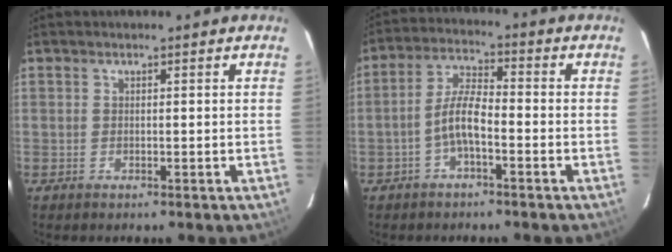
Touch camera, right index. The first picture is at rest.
{"total": 5.9, "force": [-2.5, 1.6, 5.1], "torque": [-0.108, 0.013, -0.047]}